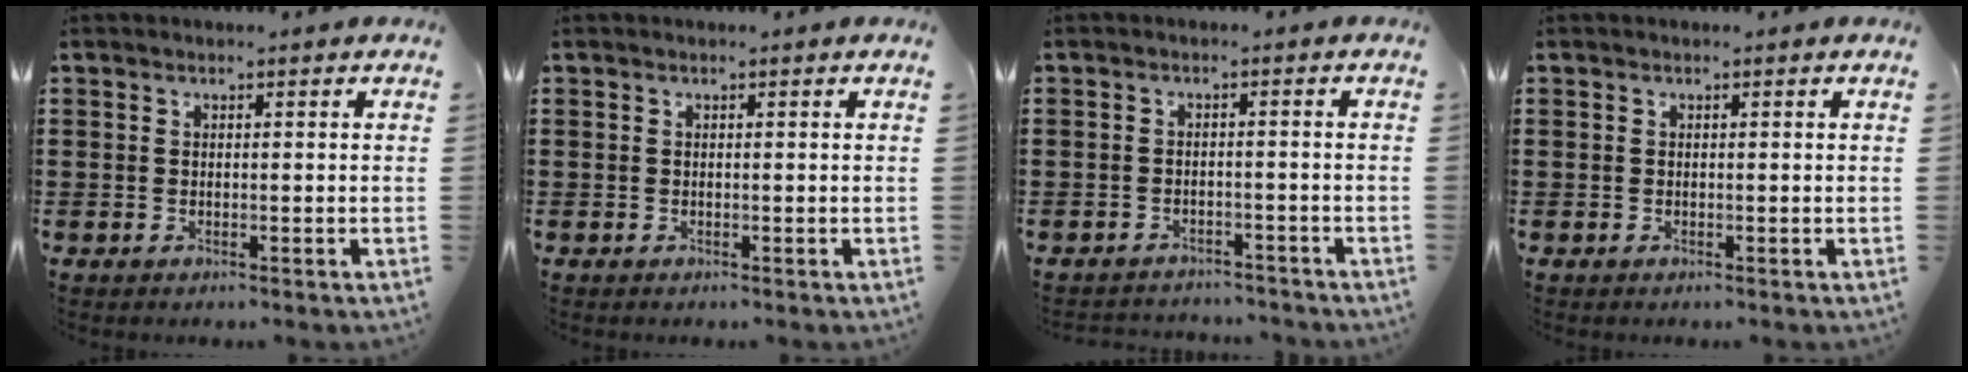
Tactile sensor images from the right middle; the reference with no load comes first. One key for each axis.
{"total": 0.0}
{"total": 2.0, "fx": -2.0, "fy": 0.2, "fz": -0.1, "tx": -0.005, "ty": 0.000, "tz": -0.043}
{"total": 0.0}